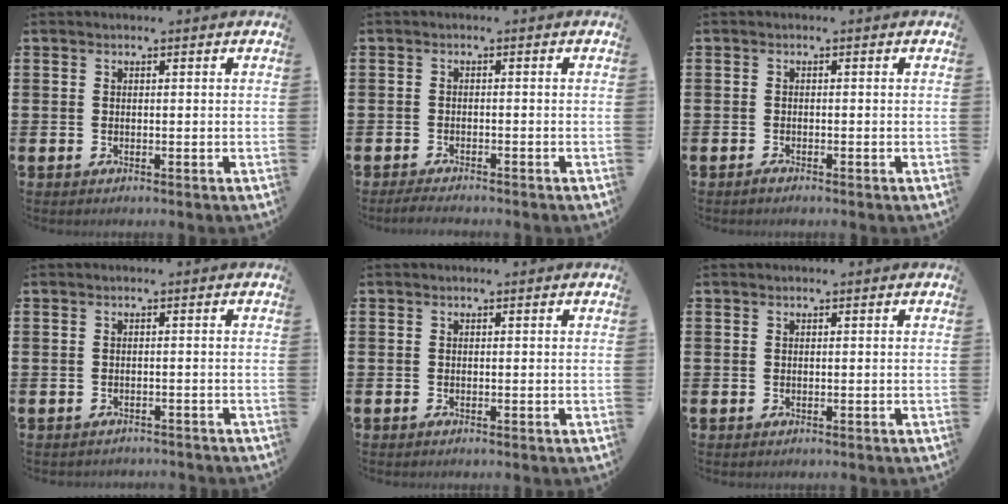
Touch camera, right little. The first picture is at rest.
{"total": 1.4, "force": [-1.3, 0.1, 0.5], "torque": [-0.010, 0.002, -0.026]}
{"total": 0.7, "force": [-0.6, 0.1, 0.3], "torque": [-0.007, -0.003, -0.011]}
{"total": 0.8, "force": [-0.8, 0.0, 0.0], "torque": [-0.001, -0.001, -0.016]}
{"total": 0.0}
{"total": 0.0}